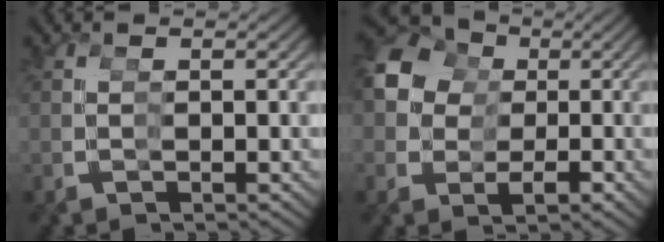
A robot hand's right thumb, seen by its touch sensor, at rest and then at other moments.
{"total": 10.2, "force": [2.1, 8.4, 5.3], "torque": [-0.099, -0.014, 0.039]}